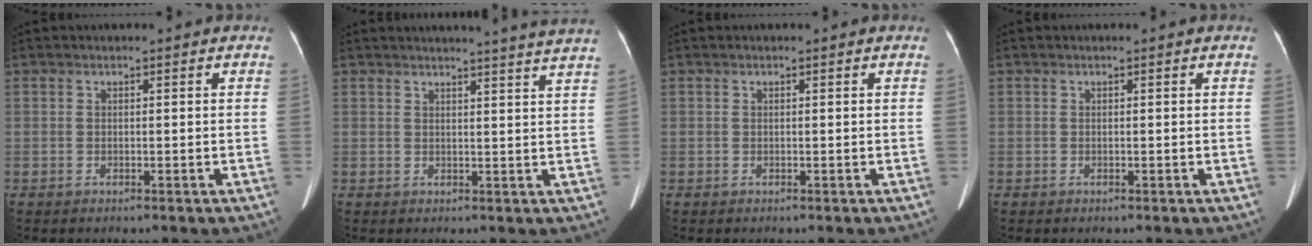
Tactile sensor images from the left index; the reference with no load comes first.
{"total": 9.8, "force": [9.2, -1.6, 2.9], "torque": [-0.031, -0.034, 0.088]}
{"total": 0.0}
{"total": 0.0}